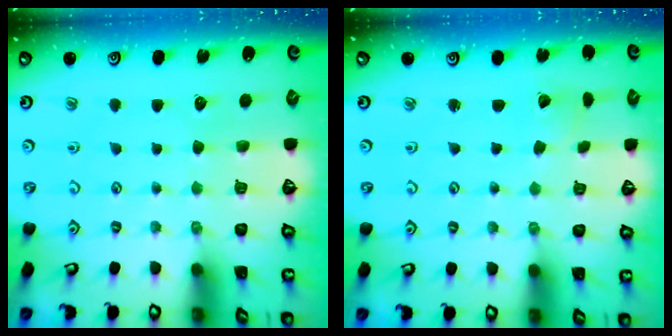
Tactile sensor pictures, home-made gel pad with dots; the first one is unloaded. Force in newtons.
{"total": 2.1, "press": 2.1, "slide": 0.1}